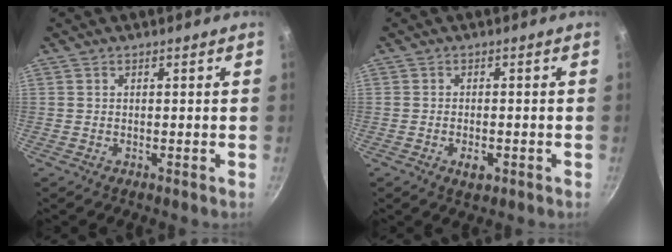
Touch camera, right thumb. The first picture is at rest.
{"total": 2.8, "force": [-1.1, 1.5, 2.2], "torque": [-0.036, 0.004, -0.016]}